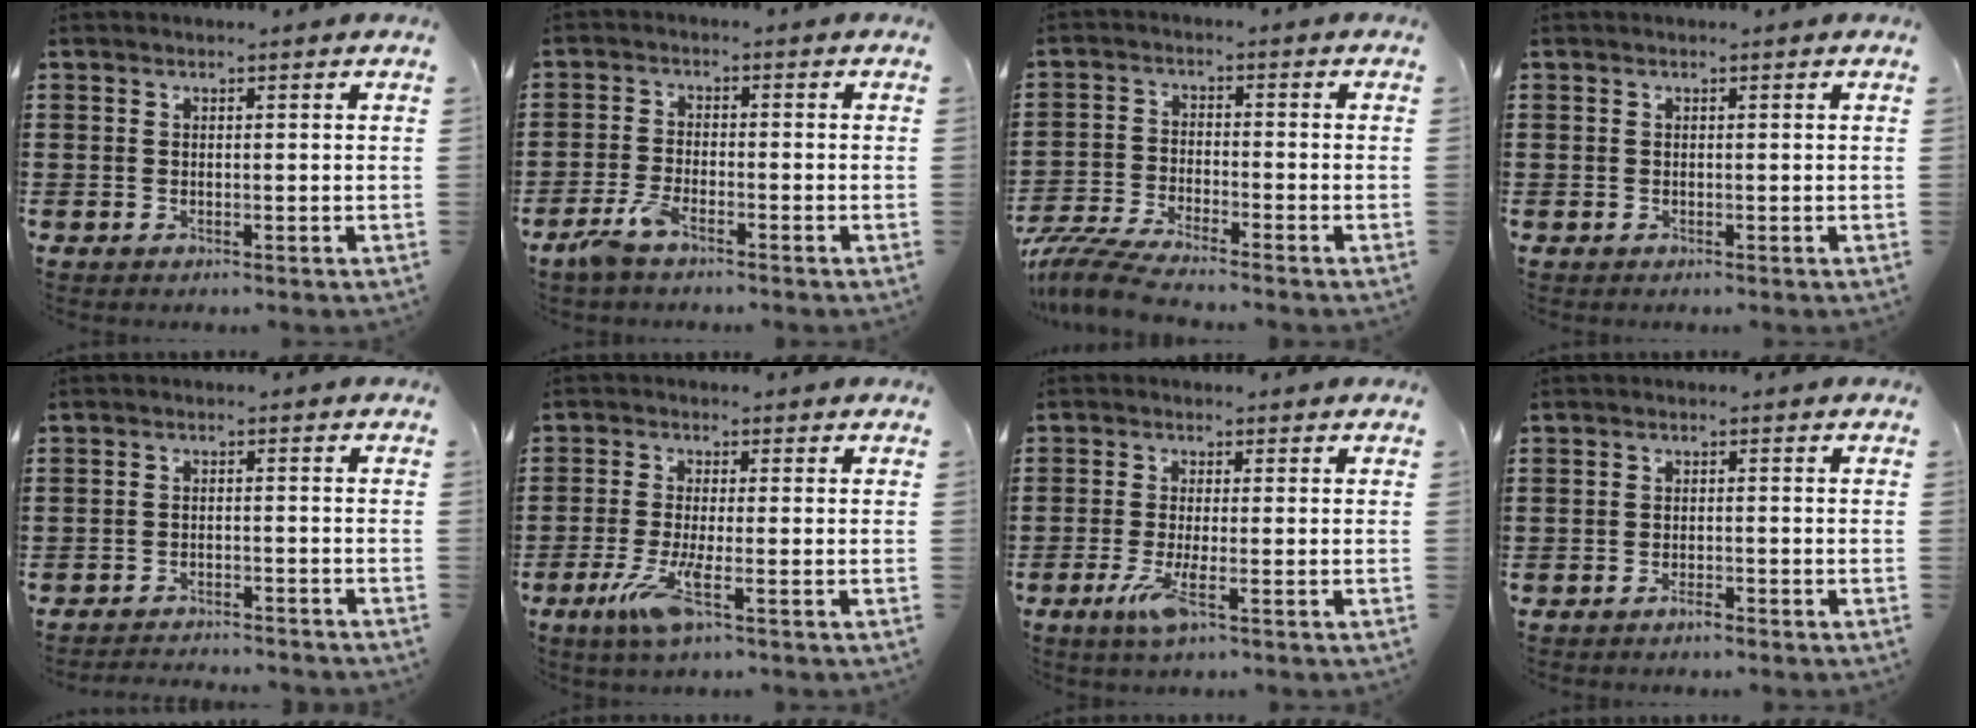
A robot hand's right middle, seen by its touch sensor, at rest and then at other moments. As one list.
[{"total": 4.0, "force": [-2.8, 1.0, 2.7], "torque": [-0.071, 0.000, -0.059]}, {"total": 5.8, "force": [-5.3, 0.2, 2.2], "torque": [-0.061, -0.013, -0.110]}, {"total": 0.0}, {"total": 2.5, "force": [-2.5, 0.0, 0.1], "torque": [-0.008, 0.001, -0.052]}, {"total": 5.3, "force": [-2.1, 0.6, 4.8], "torque": [-0.107, -0.021, -0.040]}, {"total": 4.5, "force": [-1.7, 0.4, 4.2], "torque": [-0.090, -0.017, -0.033]}, {"total": 1.4, "force": [-1.2, 0.2, 0.8], "torque": [-0.019, -0.003, -0.021]}]